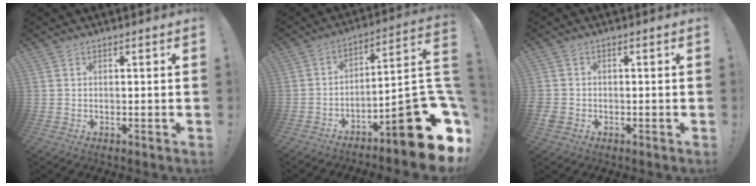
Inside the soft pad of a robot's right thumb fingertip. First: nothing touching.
{"total": 18.7, "force": [-9.9, 3.9, 15.3], "torque": [-0.184, 0.047, -0.158]}
{"total": 2.6, "force": [-1.0, 2.1, 1.1], "torque": [-0.027, 0.002, -0.016]}